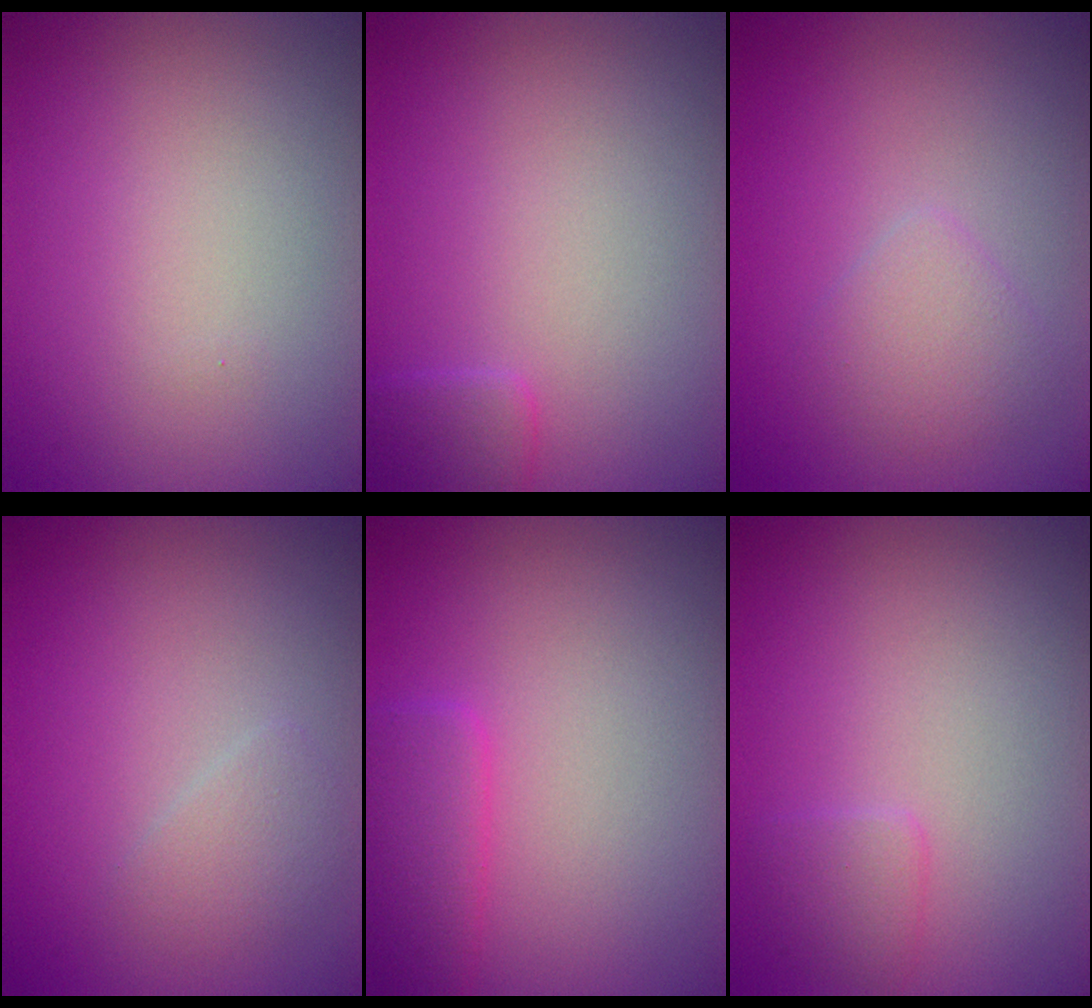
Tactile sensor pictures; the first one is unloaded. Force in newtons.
{"total": 1.5, "press": 1.5, "slide": 0.1}
{"total": 2.0, "press": 1.9, "slide": 0.1}
{"total": 1.5, "press": 1.5, "slide": 0.1}
{"total": 2.9, "press": 2.9, "slide": 0.1}
{"total": 1.2, "press": 1.2, "slide": 0.1}